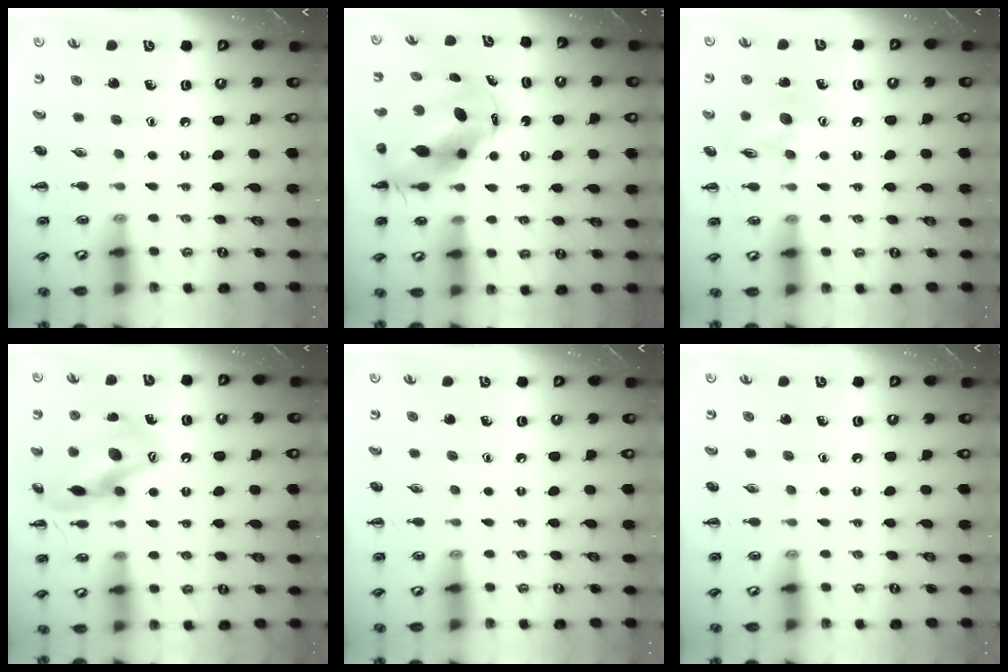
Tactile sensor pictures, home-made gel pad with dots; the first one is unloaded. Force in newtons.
{"total": 10.5, "press": 10.1, "slide": 2.8}
{"total": 11.1, "press": 11.1, "slide": 1.0}
{"total": 15.5, "press": 15.0, "slide": 3.9}
{"total": 0.0}
{"total": 0.0}